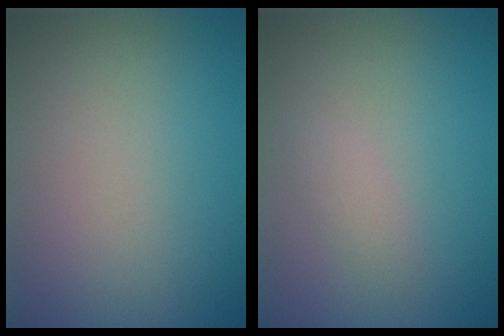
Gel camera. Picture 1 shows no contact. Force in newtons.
{"total": 1.1, "press": 1.1, "slide": 0.1}